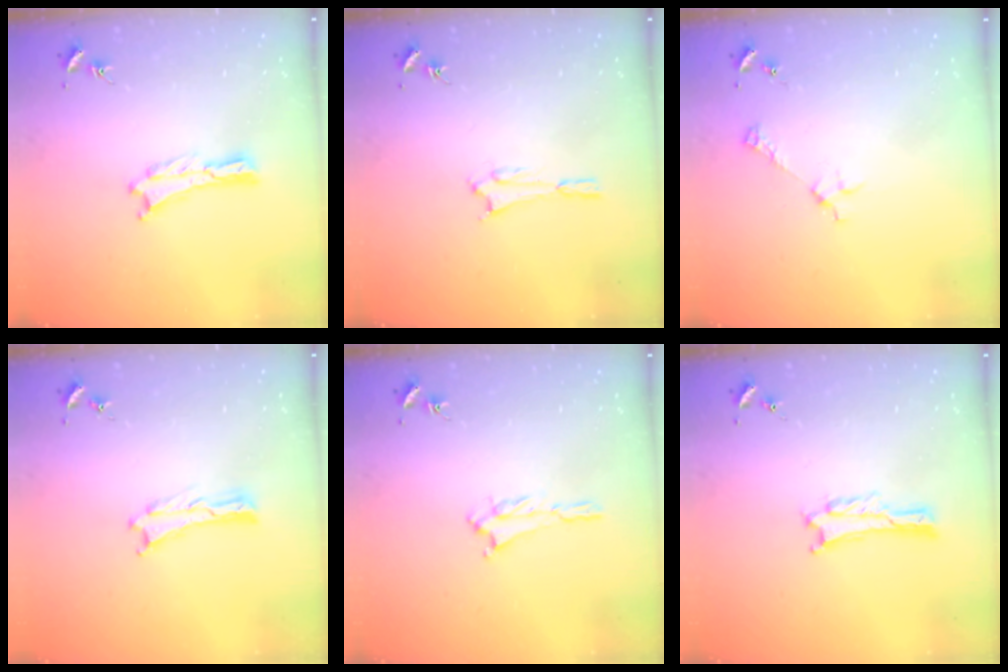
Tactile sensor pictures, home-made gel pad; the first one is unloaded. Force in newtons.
{"total": 1.6, "press": 1.6, "slide": 0.1}
{"total": 2.6, "press": 2.6, "slide": 0.3}
{"total": 0.0}
{"total": 1.2, "press": 1.1, "slide": 0.5}
{"total": 1.0, "press": 1.0, "slide": 0.1}